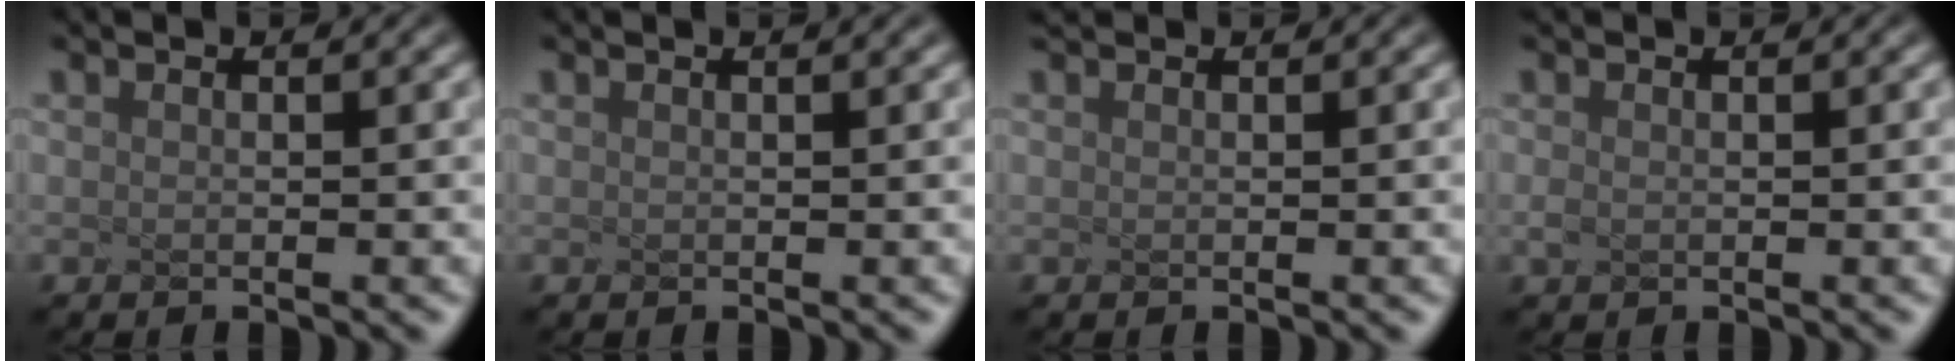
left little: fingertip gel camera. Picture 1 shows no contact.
{"total": 1.3, "force": [0.9, 0.5, 0.7], "torque": [-0.006, 0.017, 0.008]}
{"total": 0.6, "force": [0.6, 0.0, 0.0], "torque": [-0.004, 0.007, 0.009]}
{"total": 0.7, "force": [-0.4, -0.4, -0.3], "torque": [-0.012, -0.008, 0.007]}